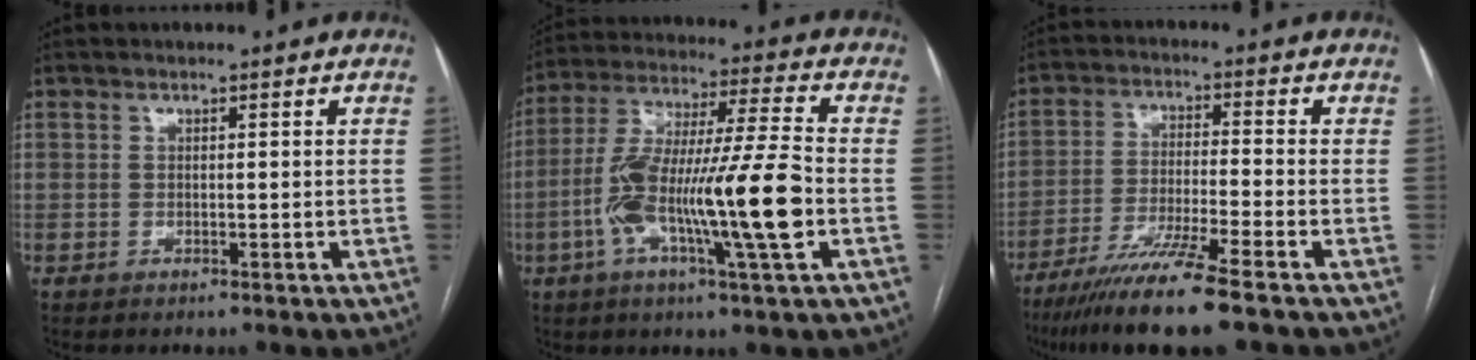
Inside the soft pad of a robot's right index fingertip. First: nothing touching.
{"total": 18.1, "force": [-4.5, 0.5, 17.5], "torque": [-0.331, -0.001, -0.083]}
{"total": 11.5, "force": [-8.3, -0.9, 7.9], "torque": [-0.142, -0.034, -0.145]}